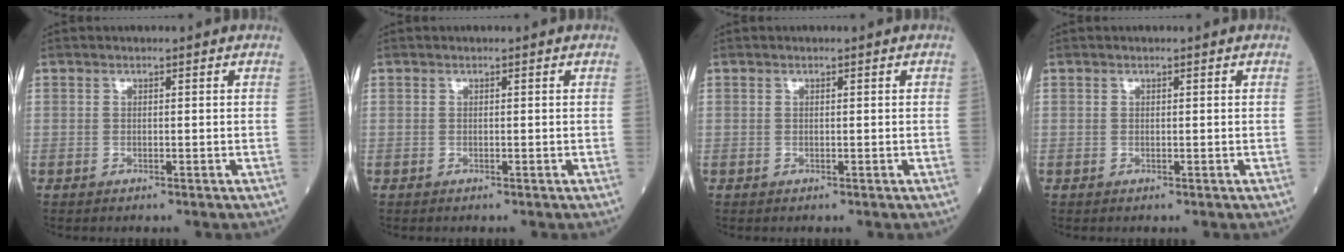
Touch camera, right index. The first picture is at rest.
{"total": 0.0}
{"total": 0.0}
{"total": 0.0}